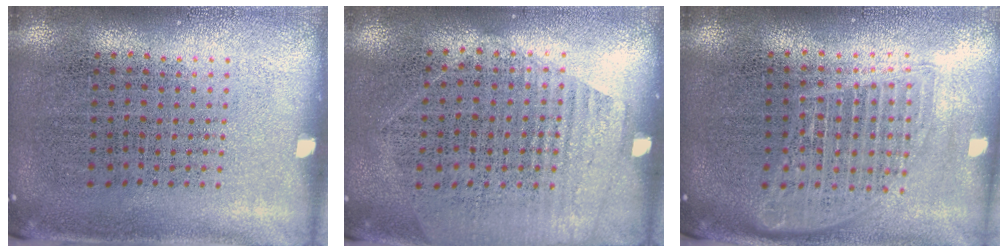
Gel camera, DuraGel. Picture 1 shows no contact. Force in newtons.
{"total": 1.3, "press": 1.1, "slide": 0.7}
{"total": 1.6, "press": 1.4, "slide": 0.8}